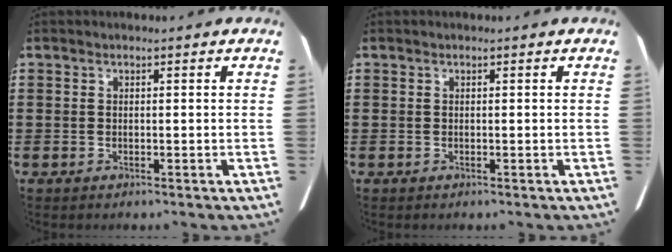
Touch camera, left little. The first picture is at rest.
{"total": 0.0}